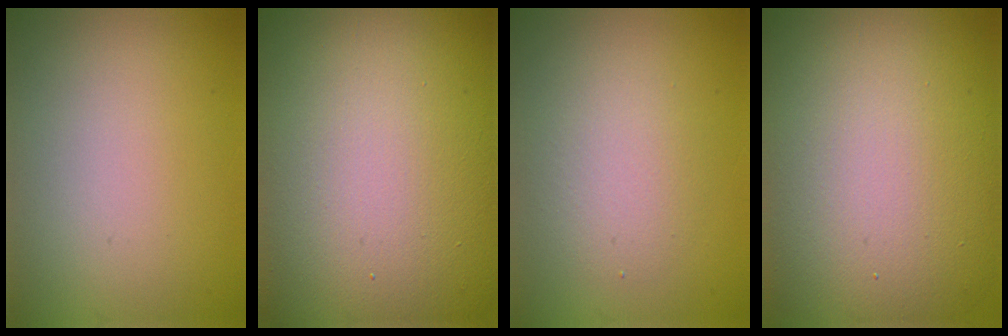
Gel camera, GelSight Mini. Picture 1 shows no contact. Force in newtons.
{"total": 25.4, "press": 25.4, "slide": 1.6}
{"total": 2.9, "press": 2.9, "slide": 0.2}
{"total": 17.9, "press": 17.9, "slide": 1.1}